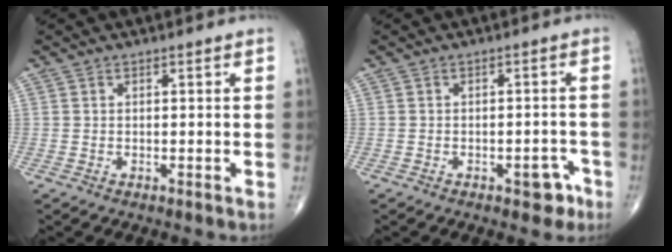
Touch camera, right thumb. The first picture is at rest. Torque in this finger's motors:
{"motor_torque": [3.77, 1.24, 1.30, -1.47, 0.71]}